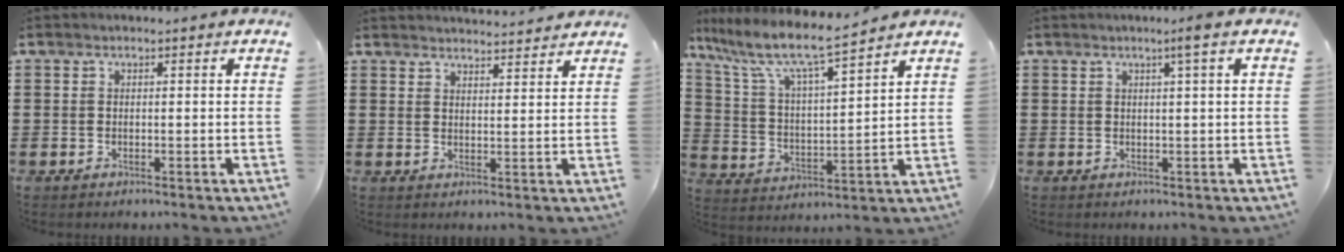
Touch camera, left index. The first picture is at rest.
{"total": 3.0, "force": [3.0, -0.1, 0.0], "torque": [-0.008, -0.013, 0.056]}
{"total": 8.4, "force": [6.9, 0.8, 4.8], "torque": [-0.121, -0.039, 0.112]}
{"total": 2.3, "force": [1.1, -0.4, 2.0], "torque": [-0.039, -0.004, 0.018]}